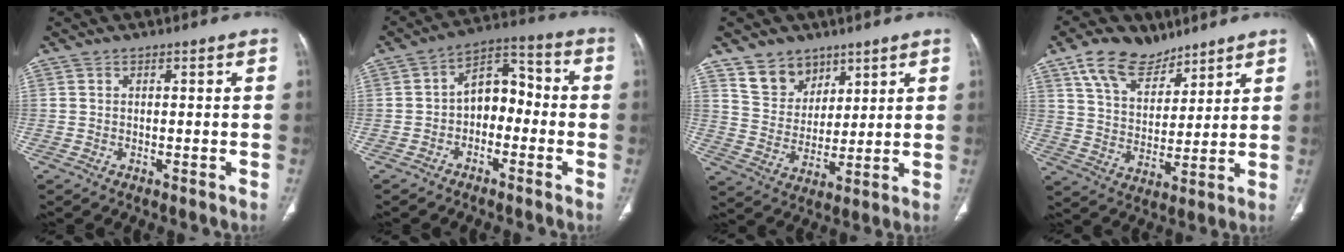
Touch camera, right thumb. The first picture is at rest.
{"total": 8.6, "force": [-1.4, 5.8, 6.1], "torque": [-0.067, 0.042, -0.039]}
{"total": 9.0, "force": [6.2, 6.2, 2.1], "torque": [-0.002, -0.048, 0.124]}
{"total": 12.4, "force": [8.4, 7.3, 5.4], "torque": [-0.072, -0.037, 0.156]}